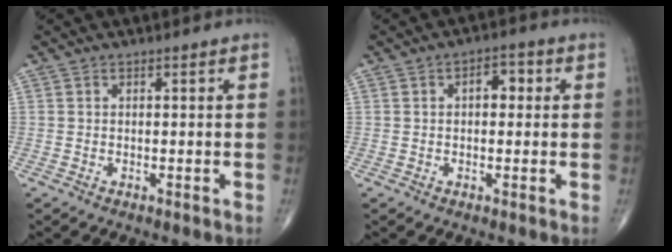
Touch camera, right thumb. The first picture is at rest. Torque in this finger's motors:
{"motor_torque": [0.48, 0.86, 0.58, 0.11, 0.00]}